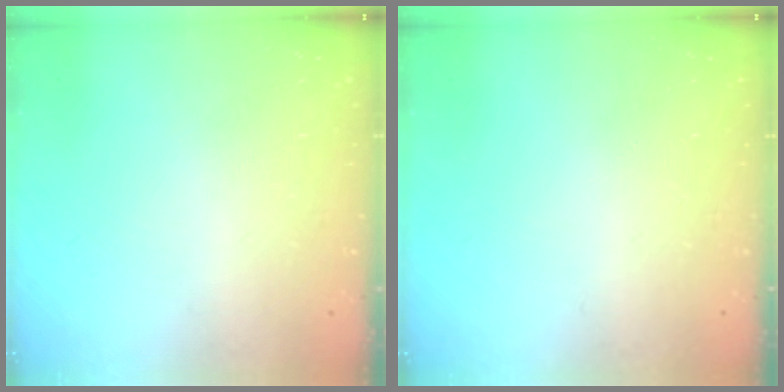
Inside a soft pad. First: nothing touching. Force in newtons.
{"total": 0.0}